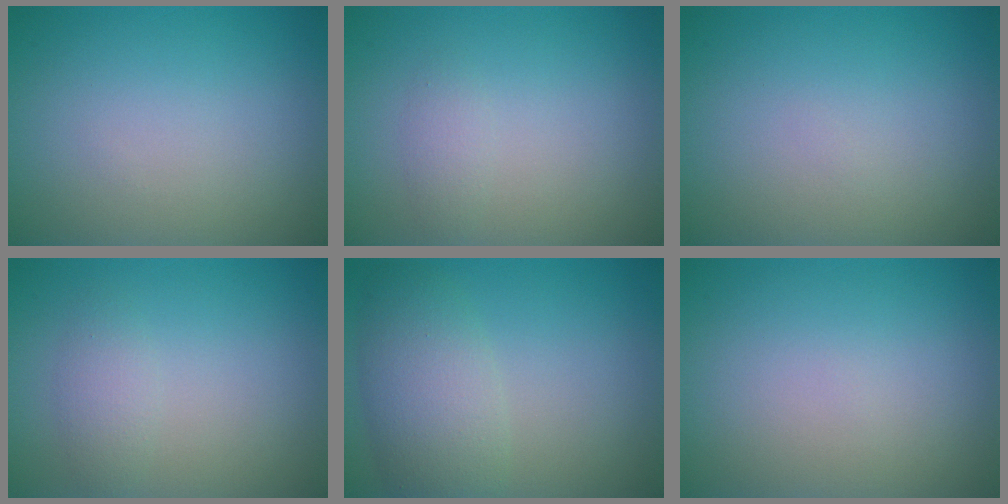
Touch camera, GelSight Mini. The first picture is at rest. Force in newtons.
{"total": 1.0, "press": 1.0, "slide": 0.0}
{"total": 0.0}
{"total": 1.6, "press": 1.6, "slide": 0.0}
{"total": 4.8, "press": 4.8, "slide": 0.2}
{"total": 0.0}